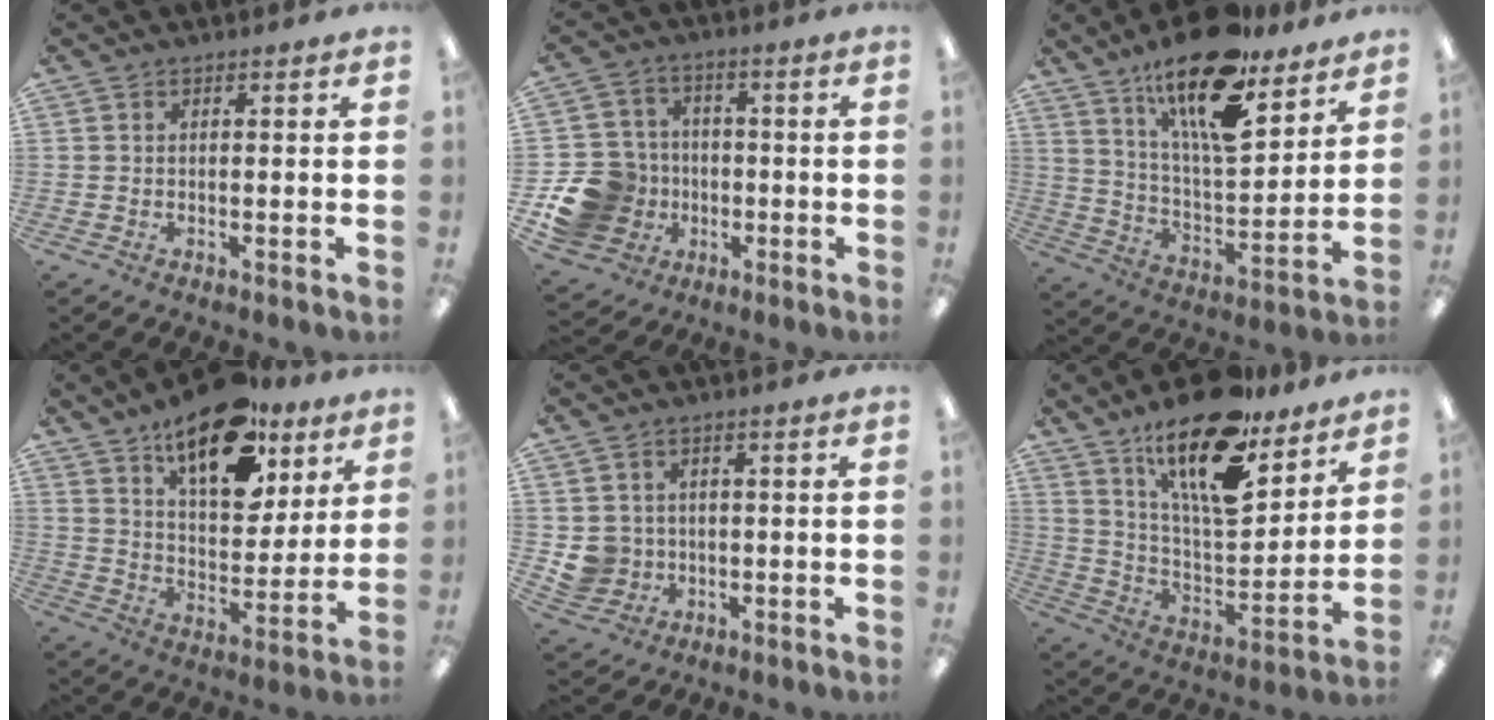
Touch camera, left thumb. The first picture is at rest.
{"total": 15.1, "force": [-4.6, 13.2, 5.6], "torque": [-0.112, 0.036, -0.071]}
{"total": 20.2, "force": [14.2, 6.5, 12.7], "torque": [-0.219, -0.083, 0.240]}
{"total": 18.2, "force": [12.2, 8.6, 10.4], "torque": [-0.152, -0.069, 0.209]}
{"total": 5.5, "force": [0.4, 5.4, 0.7], "torque": [-0.028, 0.005, 0.015]}
{"total": 20.4, "force": [14.1, 7.4, 12.8], "torque": [-0.220, -0.089, 0.241]}